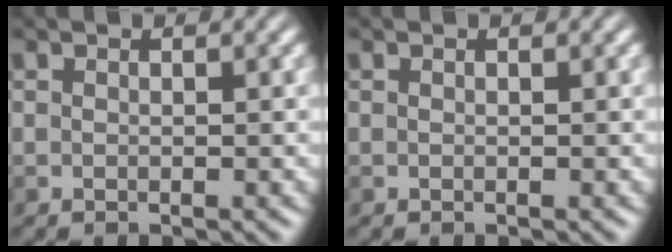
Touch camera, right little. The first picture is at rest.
{"total": 0.0}